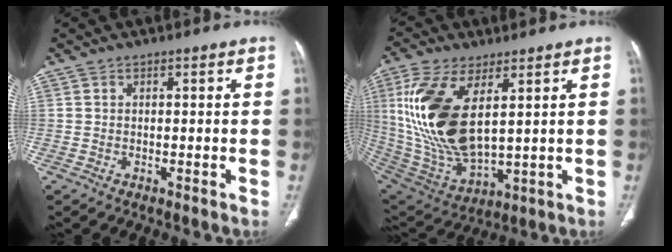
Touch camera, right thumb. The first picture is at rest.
{"total": 19.9, "force": [5.1, 9.4, 16.8], "torque": [-0.350, -0.026, 0.113]}